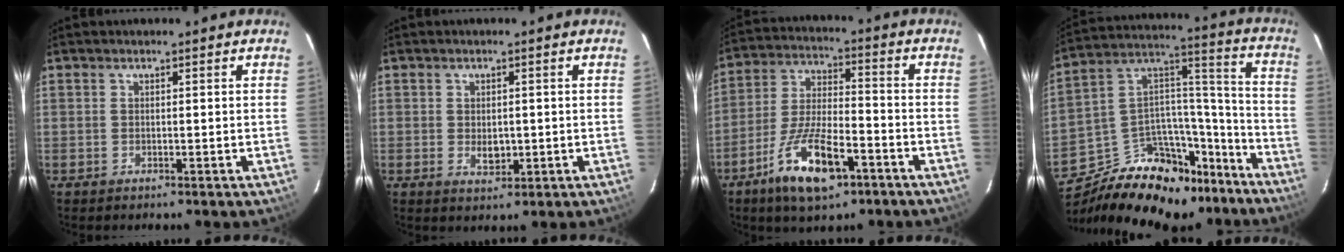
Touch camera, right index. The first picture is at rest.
{"total": 3.2, "force": [-0.5, 2.2, 2.2], "torque": [-0.037, -0.003, -0.005]}
{"total": 13.8, "force": [-7.7, 4.9, 10.4], "torque": [-0.217, -0.010, -0.137]}
{"total": 25.7, "force": [-19.4, 13.0, 10.7], "torque": [-0.198, 0.082, -0.273]}